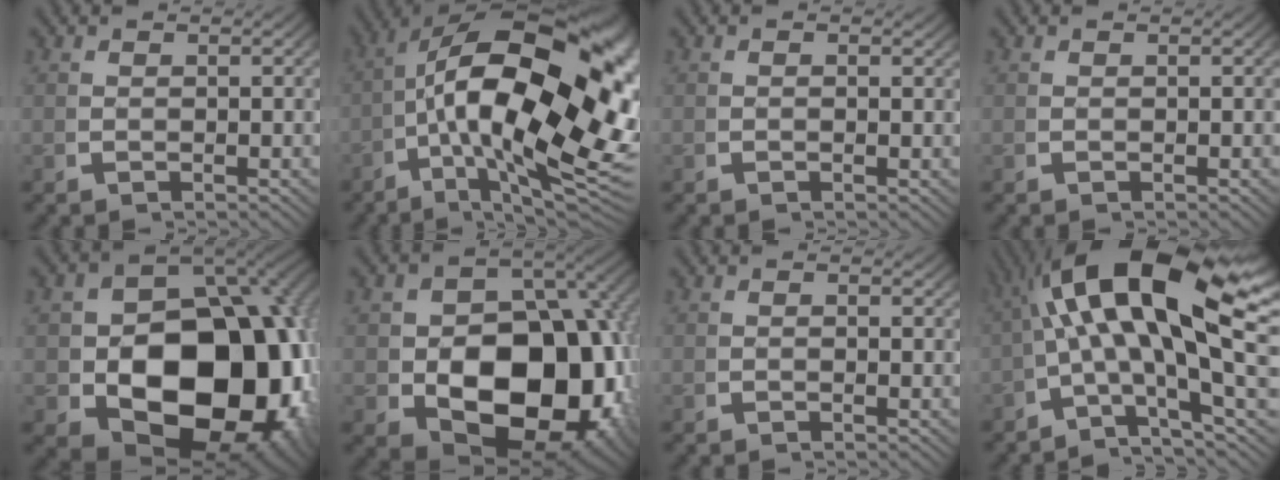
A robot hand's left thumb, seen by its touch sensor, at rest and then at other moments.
{"total": 23.4, "force": [-0.6, 13.1, 19.4], "torque": [-0.307, -0.069, 0.014]}
{"total": 0.0}
{"total": 0.0}
{"total": 28.3, "force": [-3.4, 18.7, 20.9], "torque": [-0.347, -0.098, 0.000]}
{"total": 21.4, "force": [-2.4, 14.5, 15.6], "torque": [-0.276, -0.090, 0.010]}
{"total": 0.0}
{"total": 16.0, "force": [1.9, 8.0, 13.7], "torque": [-0.224, -0.012, 0.032]}